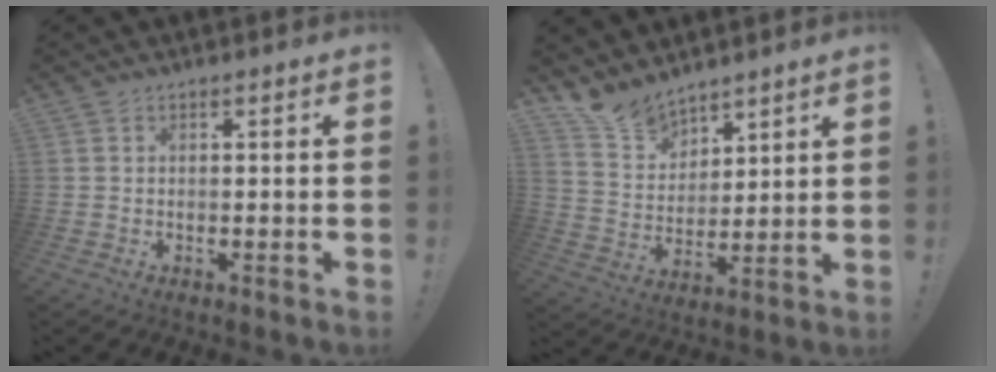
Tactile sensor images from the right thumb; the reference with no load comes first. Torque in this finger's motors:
{"motor_torque": [-0.30, 1.28, 0.08, 0.94, -0.01]}